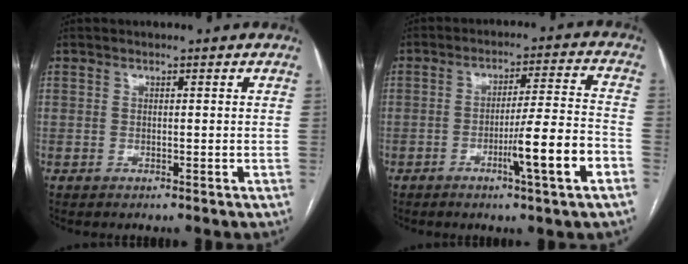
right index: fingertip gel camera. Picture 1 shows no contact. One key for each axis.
{"total": 10.3, "fx": -4.3, "fy": -0.6, "fz": 9.4, "tx": -0.145, "ty": -0.003, "tz": -0.067}